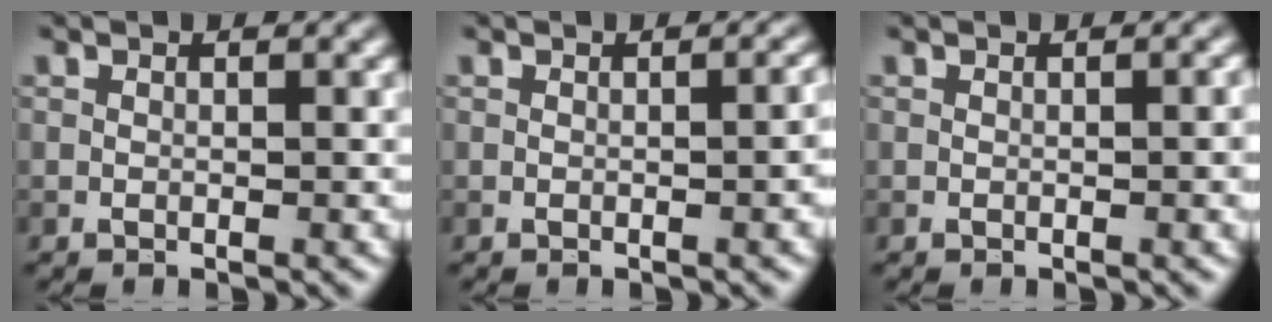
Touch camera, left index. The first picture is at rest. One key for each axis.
{"total": 1.9, "fx": -0.3, "fy": 0.7, "fz": 1.8, "tx": -0.014, "ty": 0.003, "tz": -0.001}
{"total": 1.2, "fx": -0.1, "fy": 0.2, "fz": 1.2, "tx": -0.016, "ty": 0.000, "tz": -0.001}